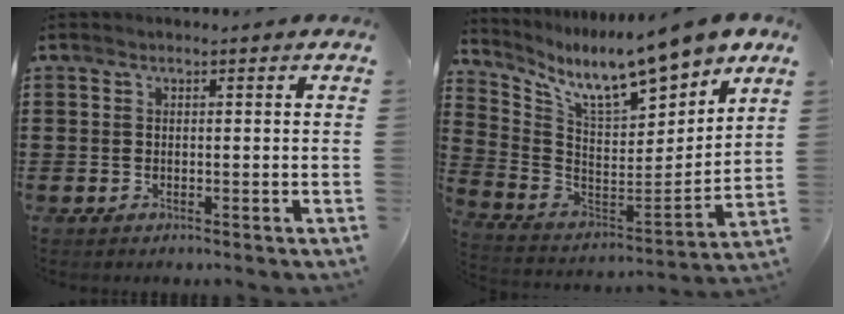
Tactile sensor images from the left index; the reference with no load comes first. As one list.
[{"total": 11.0, "force": [9.4, 1.7, 5.6], "torque": [-0.129, -0.072, 0.157]}]